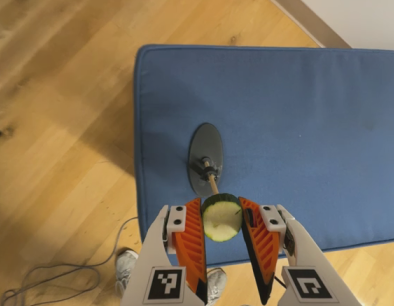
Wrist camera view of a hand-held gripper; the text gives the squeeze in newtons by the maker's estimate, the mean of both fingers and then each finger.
{"total": 9.3, "left": 8.9, "right": 9.7}